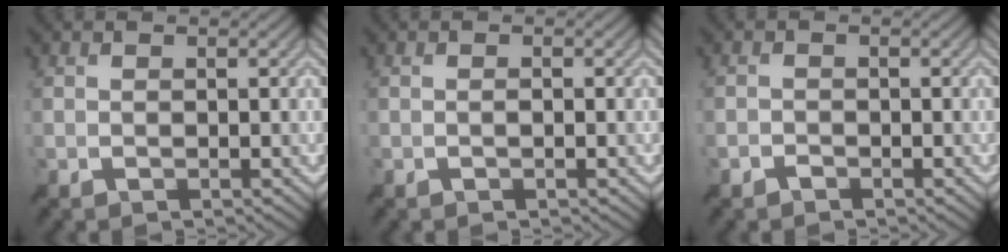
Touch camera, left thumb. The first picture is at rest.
{"total": 0.5, "force": [-0.1, 0.0, 0.5], "torque": [-0.009, 0.004, -0.003]}
{"total": 0.9, "force": [-0.8, 0.5, 0.2], "torque": [-0.004, 0.003, -0.017]}